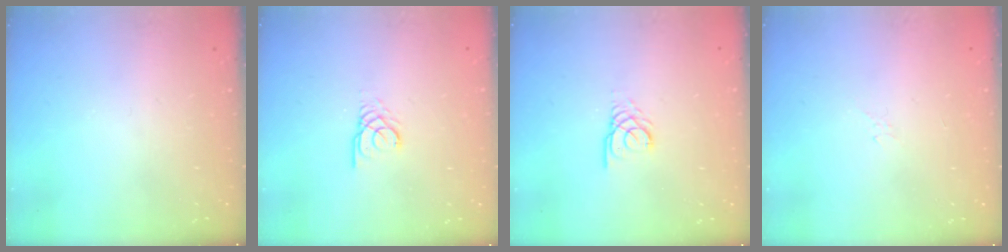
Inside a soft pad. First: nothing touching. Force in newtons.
{"total": 2.6, "press": 2.6, "slide": 0.1}
{"total": 2.4, "press": 2.4, "slide": 0.1}
{"total": 2.1, "press": 2.0, "slide": 0.6}